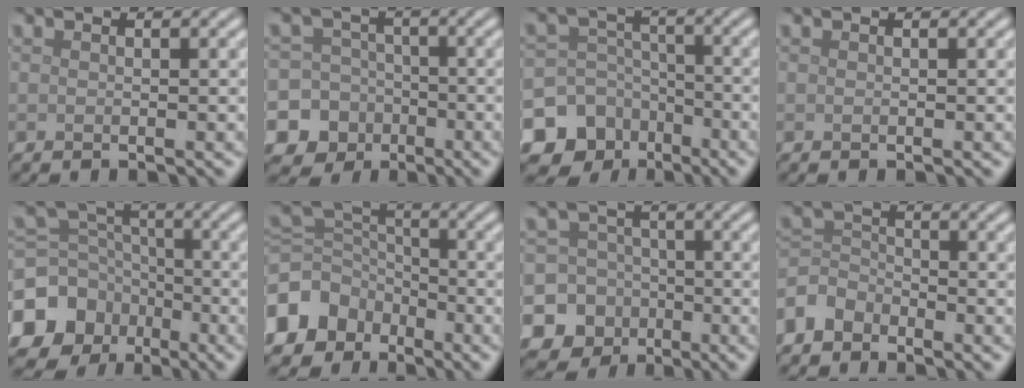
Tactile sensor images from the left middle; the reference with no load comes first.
{"total": 13.3, "force": [-5.9, 11.8, 1.2], "torque": [-0.051, -0.039, -0.106]}
{"total": 12.6, "force": [-7.1, 10.1, 2.3], "torque": [-0.066, -0.045, -0.127]}
{"total": 0.0}
{"total": 14.1, "force": [-7.4, 11.5, 3.5], "torque": [-0.106, -0.055, -0.138]}
{"total": 8.6, "force": [-5.2, 6.3, 2.7], "torque": [-0.072, 0.000, -0.111]}
{"total": 15.1, "force": [-6.6, 13.5, 1.5], "torque": [-0.056, -0.041, -0.123]}
{"total": 3.1, "force": [-2.4, 1.8, 0.6], "torque": [-0.011, 0.005, -0.063]}